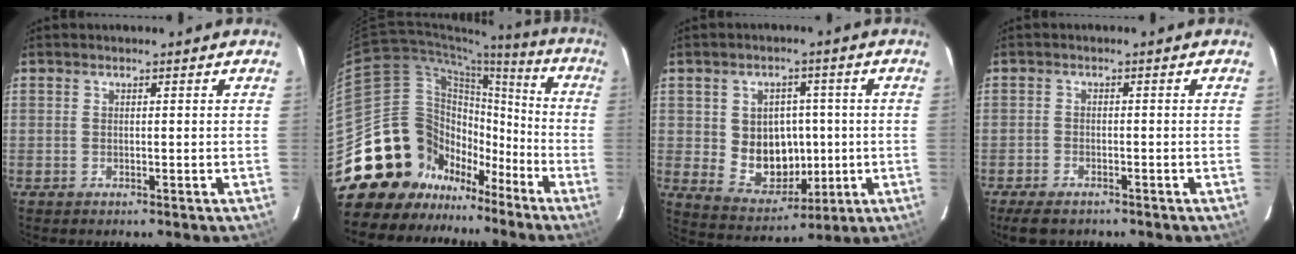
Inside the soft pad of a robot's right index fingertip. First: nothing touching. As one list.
[{"total": 23.0, "force": [-12.9, 17.6, 7.3], "torque": [-0.158, 0.075, -0.198]}, {"total": 10.5, "force": [-0.2, 9.0, 5.4], "torque": [-0.108, 0.001, 0.023]}, {"total": 5.3, "force": [-4.2, 2.2, 2.3], "torque": [-0.061, -0.012, -0.071]}]